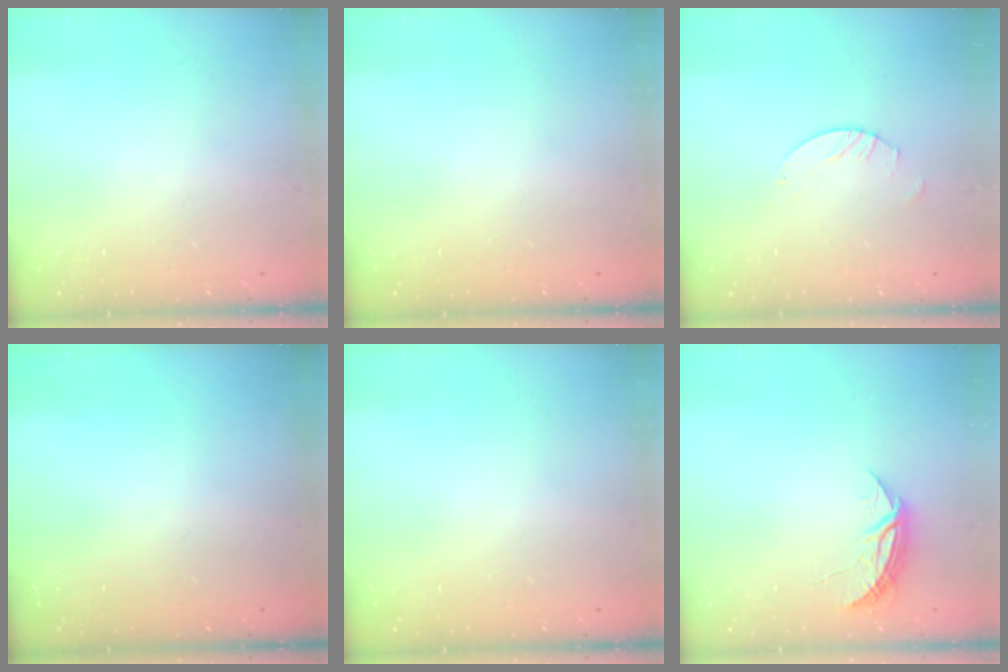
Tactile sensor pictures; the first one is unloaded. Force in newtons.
{"total": 0.0}
{"total": 2.5, "press": 2.5, "slide": 0.1}
{"total": 0.0}
{"total": 0.0}
{"total": 6.2, "press": 6.2, "slide": 0.5}